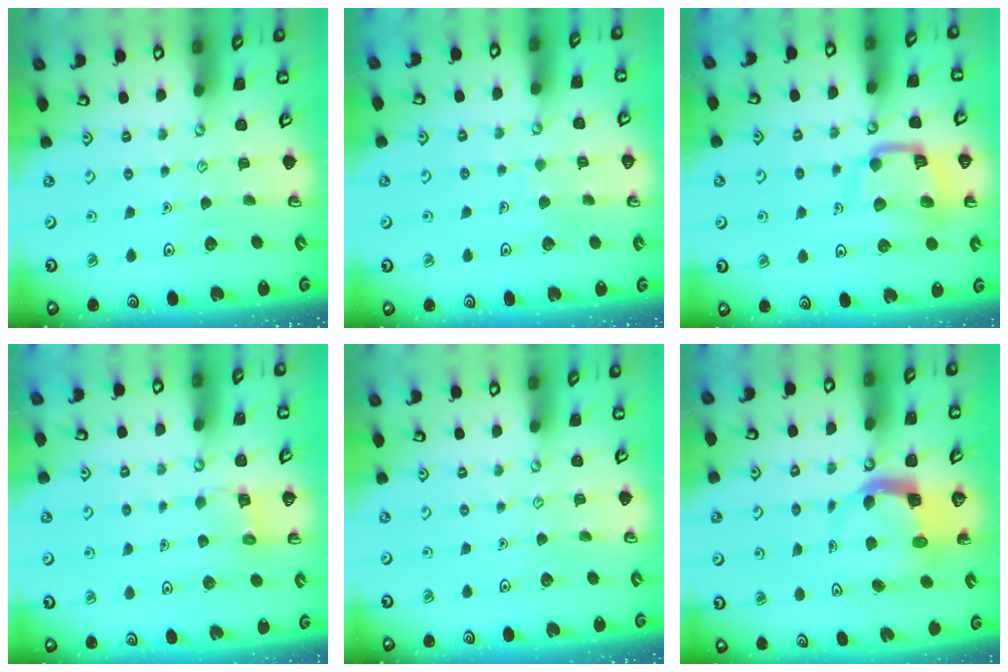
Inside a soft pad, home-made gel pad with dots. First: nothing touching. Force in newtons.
{"total": 3.3, "press": 3.3, "slide": 0.3}
{"total": 13.7, "press": 13.7, "slide": 1.4}
{"total": 3.7, "press": 3.7, "slide": 0.2}
{"total": 0.0}
{"total": 5.3, "press": 5.3, "slide": 0.6}